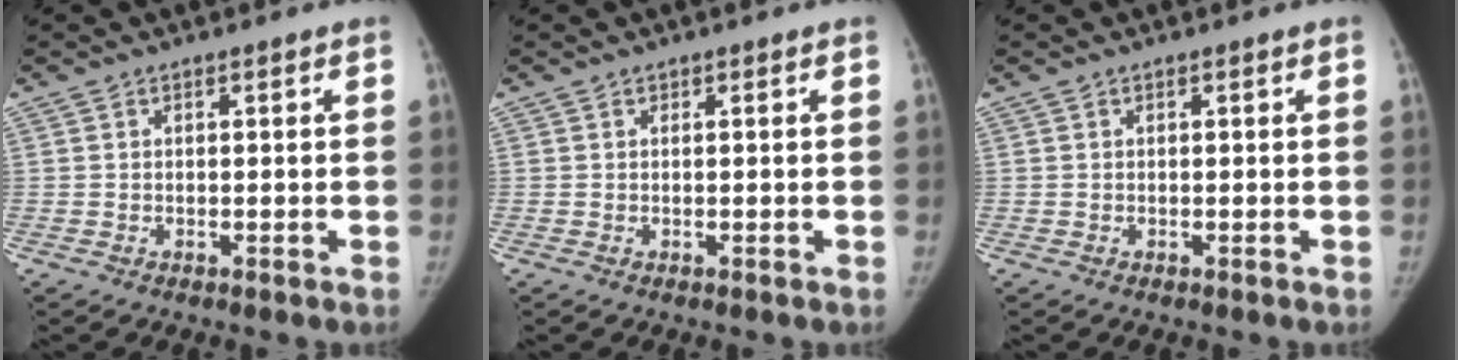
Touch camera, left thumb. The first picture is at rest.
{"total": 0.0}
{"total": 0.0}